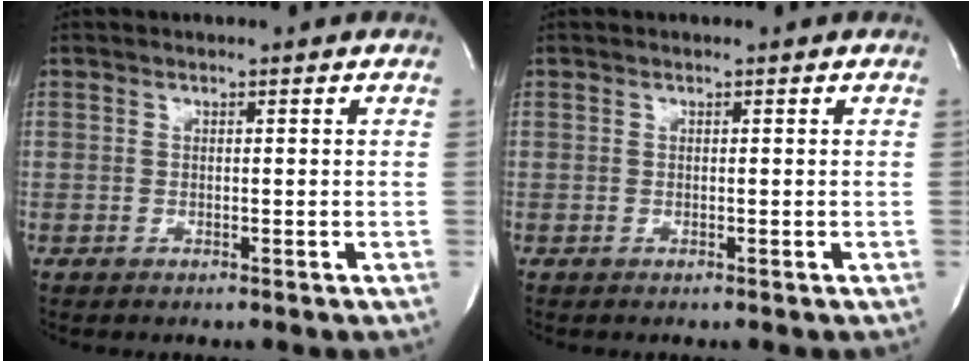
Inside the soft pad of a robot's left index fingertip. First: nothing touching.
{"total": 0.0}